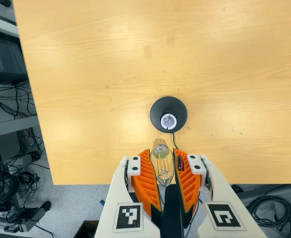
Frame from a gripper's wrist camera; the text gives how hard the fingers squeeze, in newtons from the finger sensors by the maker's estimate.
{"total": 19.5, "left": 24.9, "right": 14.2}